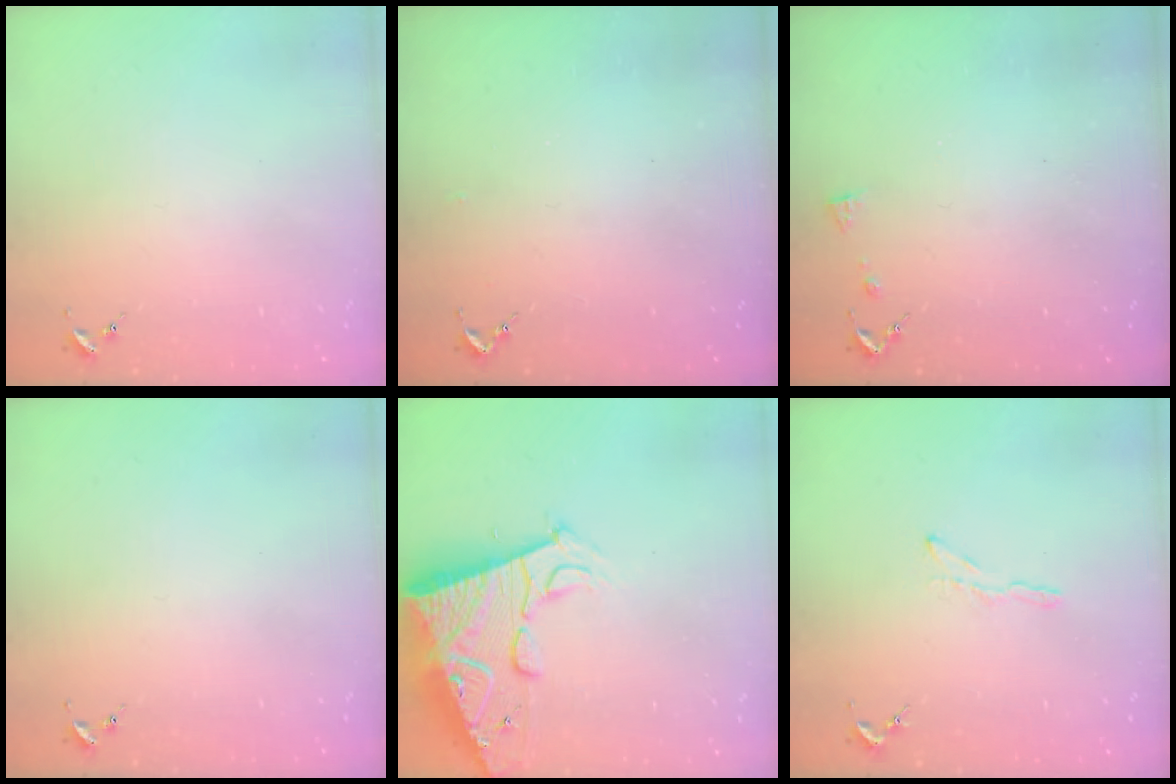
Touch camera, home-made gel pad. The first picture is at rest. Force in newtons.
{"total": 2.6, "press": 2.5, "slide": 0.3}
{"total": 5.4, "press": 5.4, "slide": 0.8}
{"total": 0.0}
{"total": 18.3, "press": 18.2, "slide": 1.7}
{"total": 3.8, "press": 3.7, "slide": 0.4}